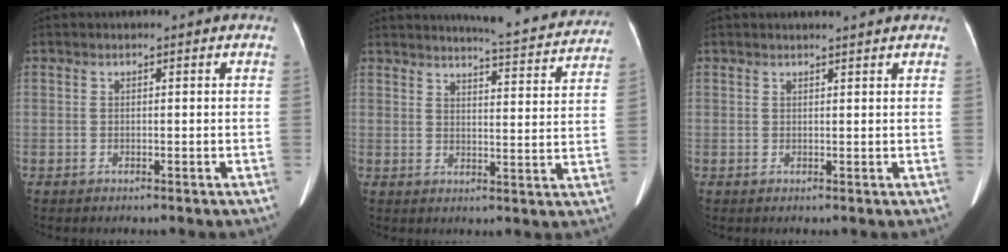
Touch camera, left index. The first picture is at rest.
{"total": 14.4, "force": [13.7, 1.2, 4.2], "torque": [-0.053, -0.034, 0.155]}
{"total": 3.5, "force": [3.2, -0.2, 1.2], "torque": [-0.015, 0.009, 0.038]}